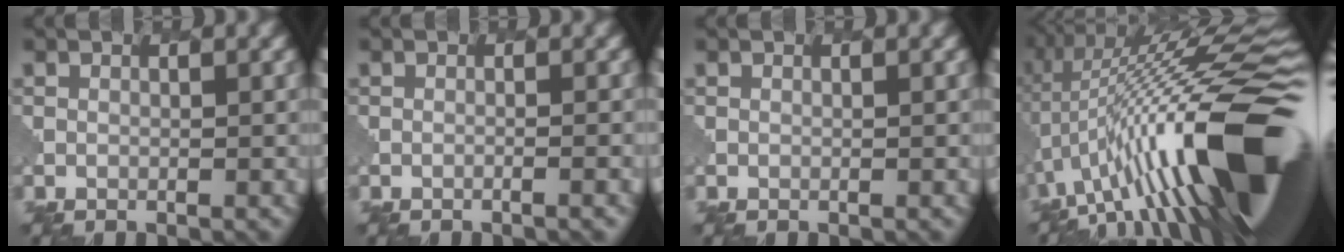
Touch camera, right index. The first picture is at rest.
{"total": 0.9, "force": [-0.4, 0.2, 0.8], "torque": [-0.003, 0.002, -0.018]}
{"total": 0.0}
{"total": 18.2, "force": [-1.3, 5.8, 17.2], "torque": [-0.268, 0.031, -0.027]}